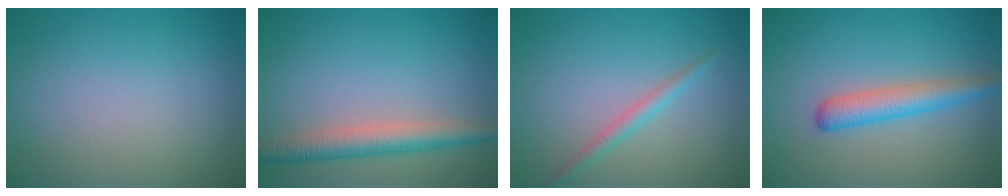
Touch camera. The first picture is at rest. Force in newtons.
{"total": 4.0, "press": 4.0, "slide": 0.1}
{"total": 1.6, "press": 1.6, "slide": 0.1}
{"total": 3.3, "press": 3.3, "slide": 0.2}